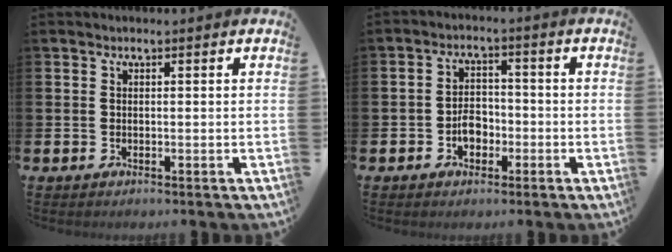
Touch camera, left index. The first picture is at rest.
{"total": 3.5, "force": [-1.4, 2.5, 2.0], "torque": [-0.029, 0.001, -0.031]}